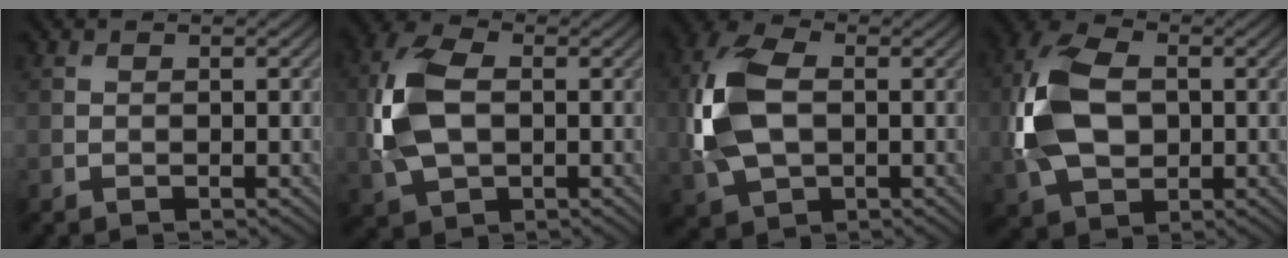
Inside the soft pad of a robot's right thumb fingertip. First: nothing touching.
{"total": 10.1, "force": [0.0, 6.3, 7.9], "torque": [-0.213, 0.006, -0.007]}
{"total": 11.6, "force": [-0.1, 7.3, 9.0], "torque": [-0.240, 0.008, -0.009]}
{"total": 12.3, "force": [-0.2, 8.1, 9.3], "torque": [-0.236, 0.011, -0.016]}